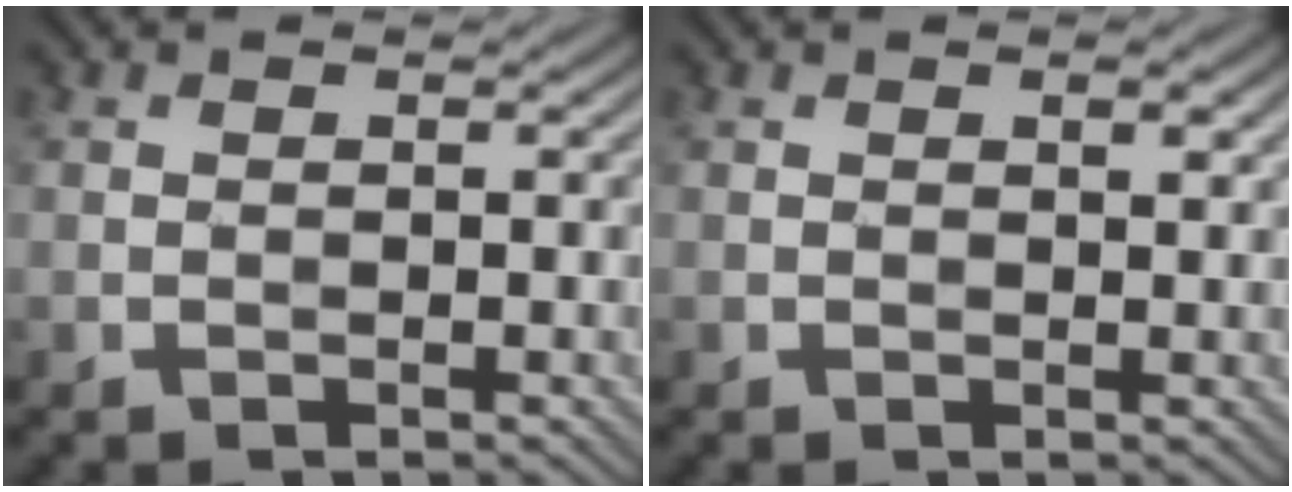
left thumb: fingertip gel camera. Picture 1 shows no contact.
{"total": 1.1, "force": [0.6, 0.3, 0.9], "torque": [-0.015, -0.002, 0.010]}